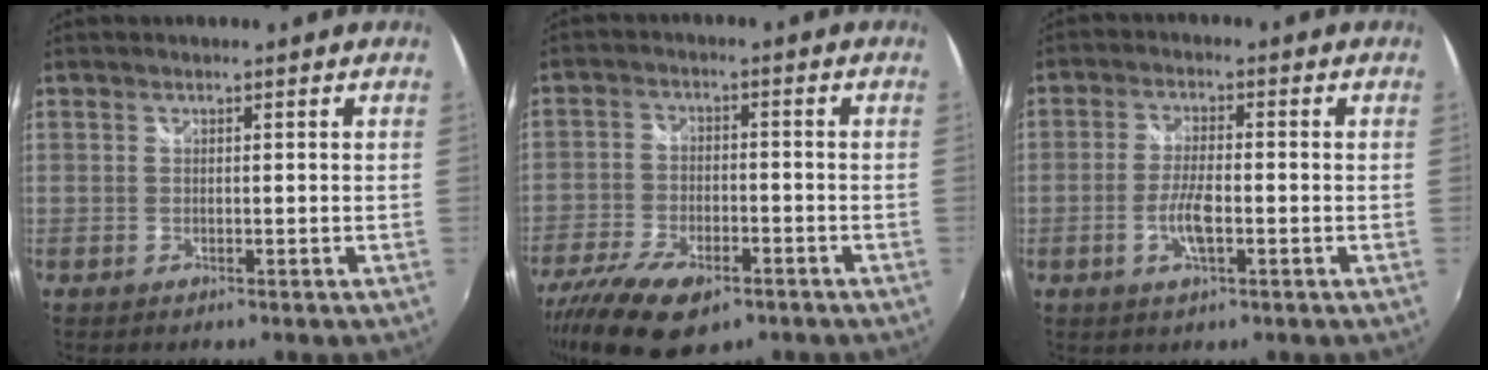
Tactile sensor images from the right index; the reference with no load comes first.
{"total": 14.5, "force": [-9.3, 6.4, 9.1], "torque": [-0.208, -0.040, -0.161]}
{"total": 5.4, "force": [-1.8, 1.6, 4.9], "torque": [-0.103, -0.003, -0.034]}